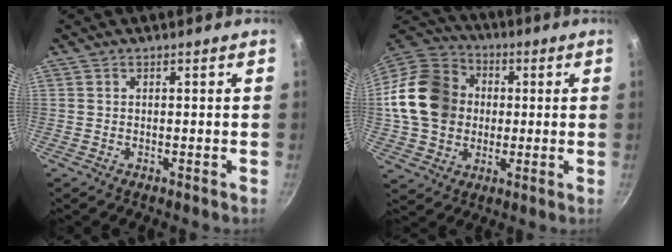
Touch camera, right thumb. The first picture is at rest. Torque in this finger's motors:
{"motor_torque": [1.51, 3.35, 1.22, -0.99, 0.52]}